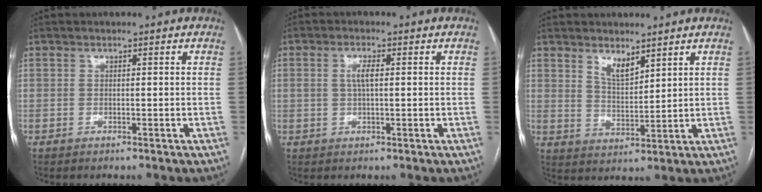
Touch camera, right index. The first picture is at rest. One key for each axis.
{"total": 2.6, "fx": 0.4, "fy": 0.7, "fz": 2.5, "tx": -0.050, "ty": 0.005, "tz": 0.008}
{"total": 4.4, "fx": 3.3, "fy": 1.5, "fz": 2.6, "tx": -0.051, "ty": -0.010, "tz": 0.066}